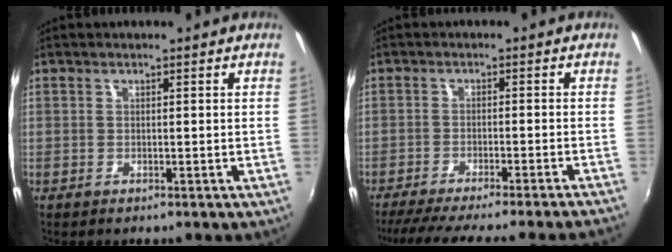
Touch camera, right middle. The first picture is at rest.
{"total": 16.3, "force": [-14.6, -1.1, 7.2], "torque": [-0.138, -0.026, -0.212]}